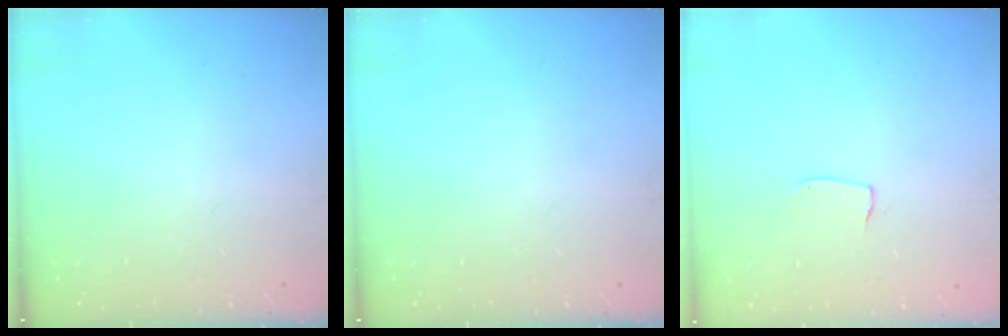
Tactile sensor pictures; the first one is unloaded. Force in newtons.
{"total": 0.0}
{"total": 5.3, "press": 5.3, "slide": 0.3}